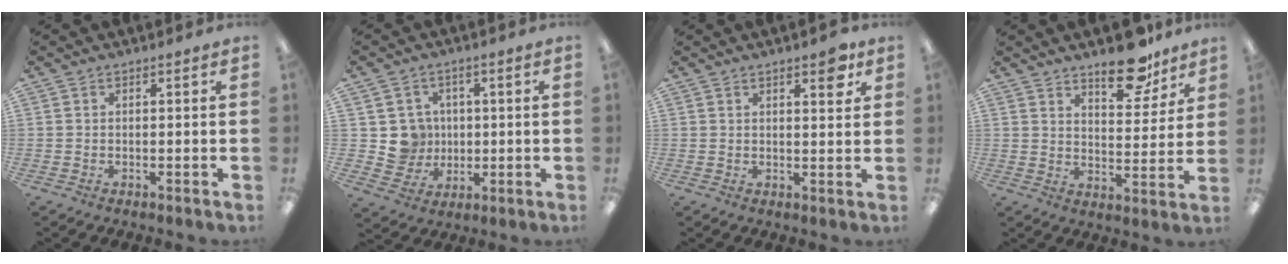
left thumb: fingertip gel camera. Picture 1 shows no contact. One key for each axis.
{"total": 7.5, "fx": 1.0, "fy": 7.4, "fz": 0.8, "tx": -0.019, "ty": 0.004, "tz": 0.029}
{"total": 4.7, "fx": 3.0, "fy": 1.6, "fz": 3.2, "tx": -0.029, "ty": -0.015, "tz": 0.044}
{"total": 12.3, "fx": 9.2, "fy": 5.3, "fz": 6.2, "tx": -0.059, "ty": -0.062, "tz": 0.156}